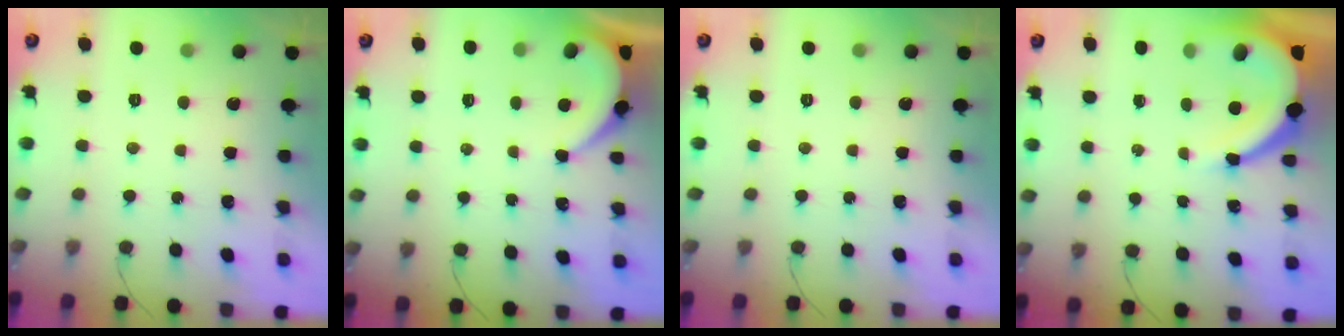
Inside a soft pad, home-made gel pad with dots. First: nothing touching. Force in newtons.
{"total": 3.1, "press": 3.1, "slide": 0.4}
{"total": 0.0}
{"total": 10.4, "press": 10.4, "slide": 1.3}